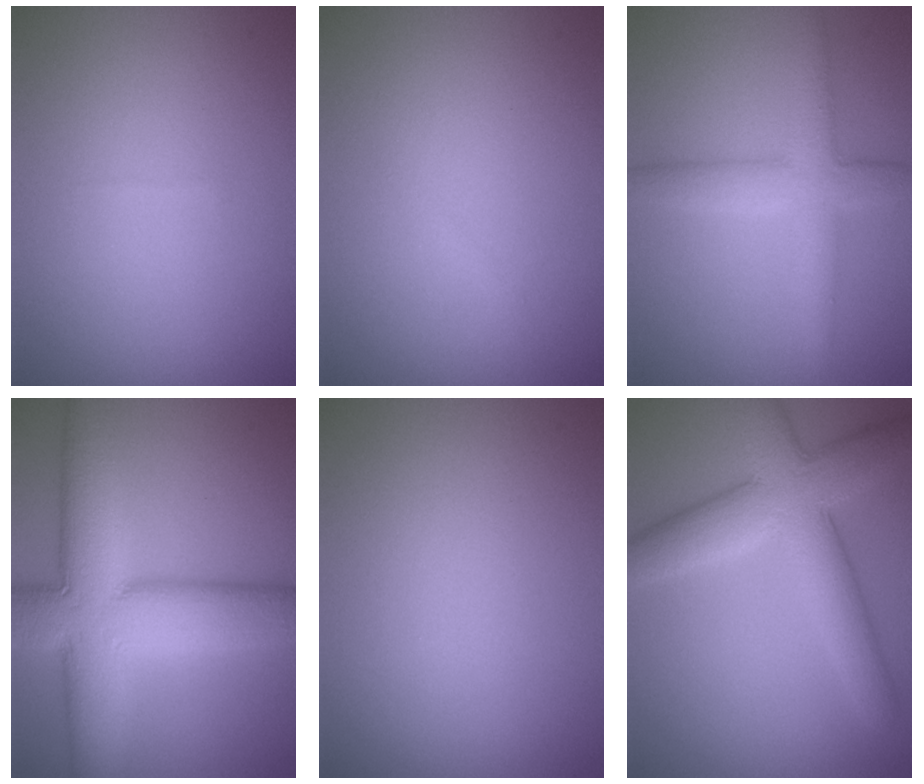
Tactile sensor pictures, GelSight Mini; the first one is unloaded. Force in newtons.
{"total": 0.5, "press": 0.5, "slide": 0.1}
{"total": 4.2, "press": 4.2, "slide": 0.1}
{"total": 11.9, "press": 11.8, "slide": 1.0}
{"total": 0.0}
{"total": 7.1, "press": 7.1, "slide": 0.2}